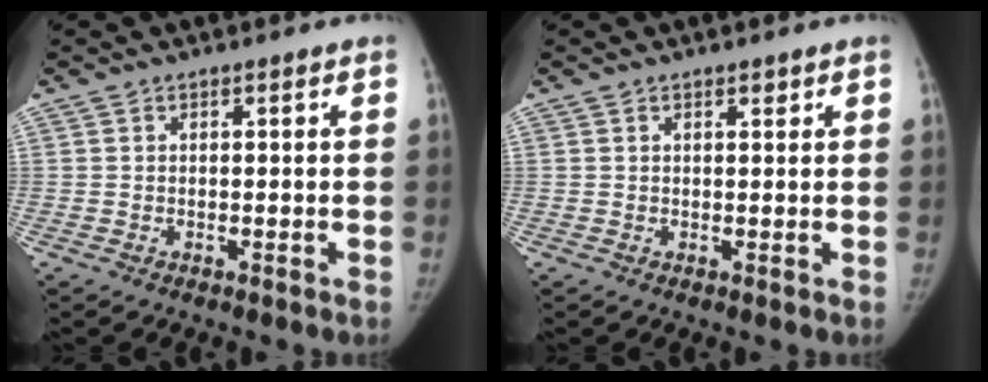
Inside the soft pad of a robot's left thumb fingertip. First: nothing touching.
{"total": 0.9, "force": [0.6, 0.4, 0.5], "torque": [-0.004, -0.003, 0.010]}